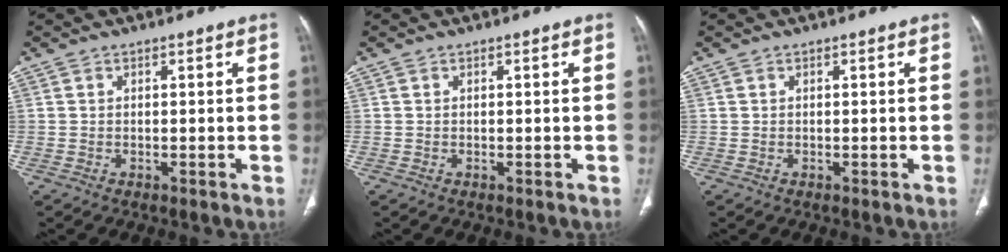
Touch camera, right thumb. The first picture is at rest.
{"total": 0.0}
{"total": 0.0}